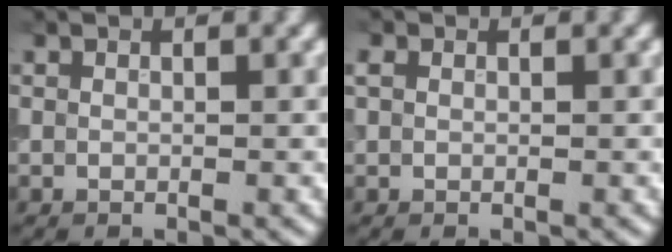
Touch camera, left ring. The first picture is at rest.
{"total": 1.1, "force": [0.4, 0.8, 0.5], "torque": [-0.010, 0.005, 0.004]}